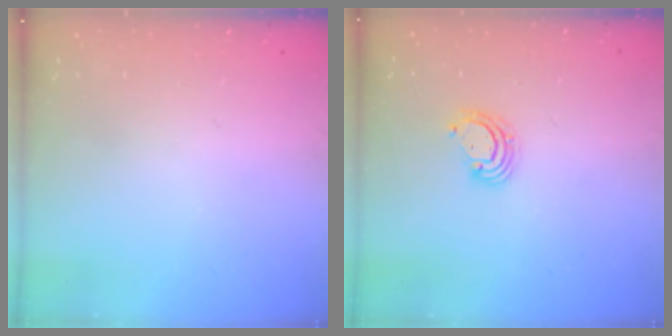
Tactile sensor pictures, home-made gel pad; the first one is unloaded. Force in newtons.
{"total": 3.7, "press": 3.7, "slide": 0.3}